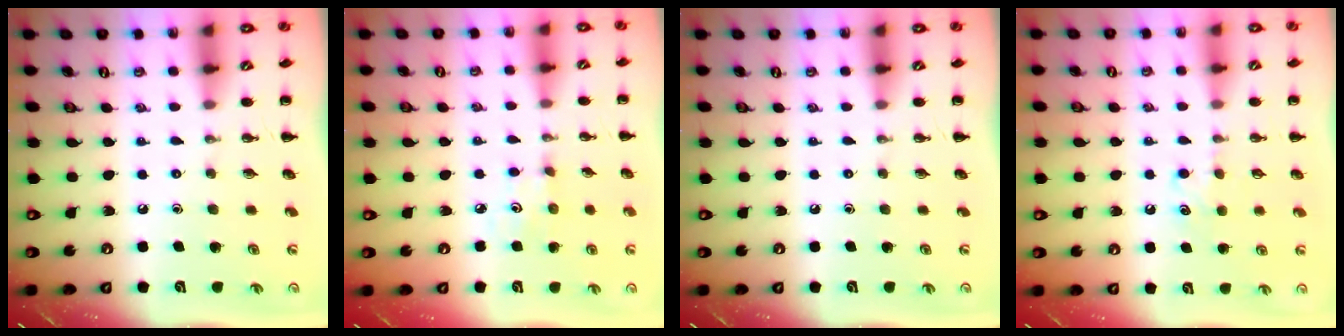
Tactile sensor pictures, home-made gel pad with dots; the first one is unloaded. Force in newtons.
{"total": 3.8, "press": 3.7, "slide": 1.0}
{"total": 0.0}
{"total": 6.7, "press": 6.6, "slide": 1.5}